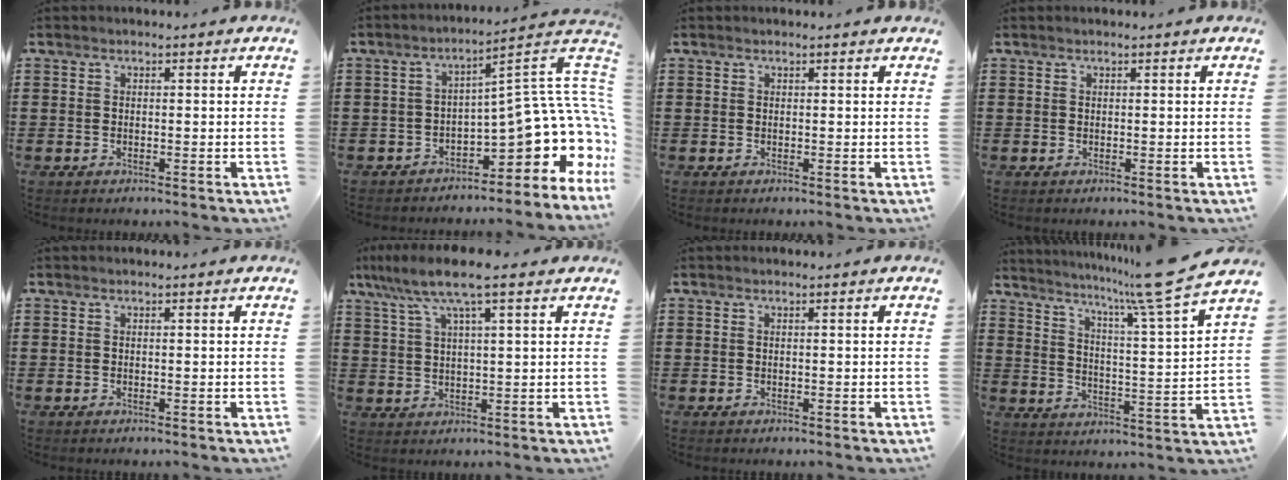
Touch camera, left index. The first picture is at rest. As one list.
[{"total": 10.4, "force": [-1.7, 3.5, 9.6], "torque": [-0.137, -0.032, -0.035]}, {"total": 0.0}, {"total": 0.0}, {"total": 0.0}, {"total": 7.2, "force": [4.4, 0.7, 5.7], "torque": [-0.121, -0.004, 0.074]}, {"total": 0.0}, {"total": 10.1, "force": [8.6, -1.4, 5.1], "torque": [-0.107, -0.065, 0.131]}]